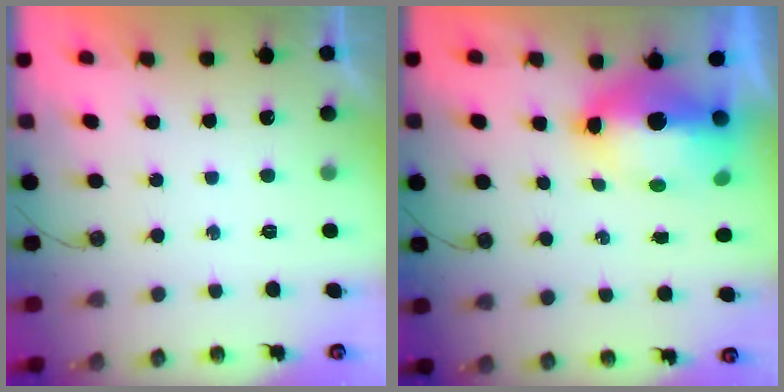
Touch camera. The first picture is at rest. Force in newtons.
{"total": 11.4, "press": 11.2, "slide": 1.6}